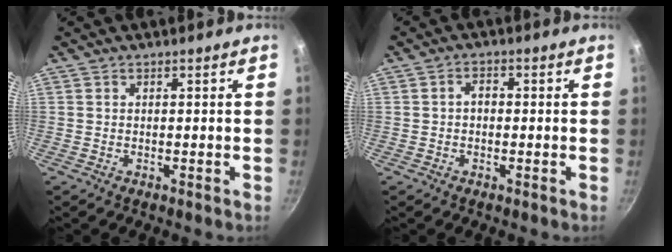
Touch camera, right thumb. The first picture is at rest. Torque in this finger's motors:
{"motor_torque": [-0.54, 0.41, 0.41, -0.08, 0.06]}